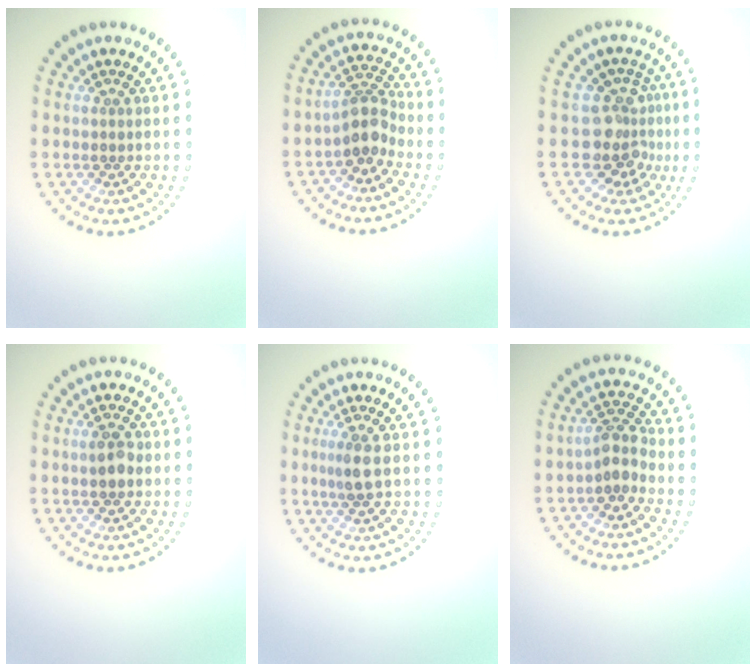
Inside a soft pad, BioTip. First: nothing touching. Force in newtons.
{"total": 2.9, "press": 2.2, "slide": 1.8}
{"total": 3.7, "press": 2.8, "slide": 2.4}
{"total": 1.9, "press": 1.8, "slide": 0.3}
{"total": 1.8, "press": 1.5, "slide": 1.1}
{"total": 2.4, "press": 1.9, "slide": 1.5}